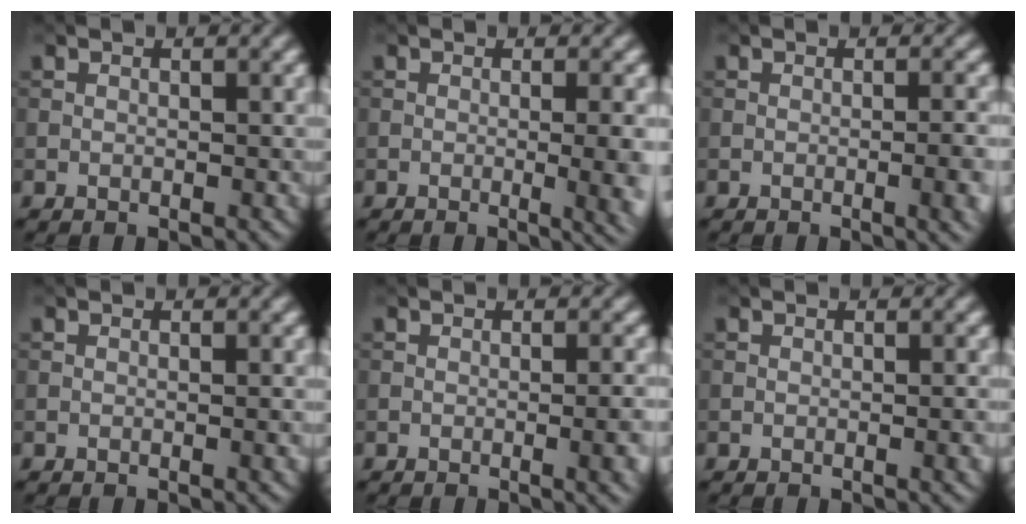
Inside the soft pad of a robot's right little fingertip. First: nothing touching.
{"total": 6.7, "force": [-0.6, 2.9, 5.9], "torque": [-0.040, -0.007, -0.003]}
{"total": 4.5, "force": [-0.8, 1.6, 4.1], "torque": [-0.040, -0.007, -0.002]}
{"total": 0.8, "force": [-0.1, 0.1, 0.7], "torque": [-0.009, -0.001, 0.000]}
{"total": 3.9, "force": [-0.6, 1.3, 3.6], "torque": [-0.038, -0.004, -0.003]}
{"total": 1.6, "force": [-0.2, 0.4, 1.6], "torque": [-0.017, -0.002, -0.002]}